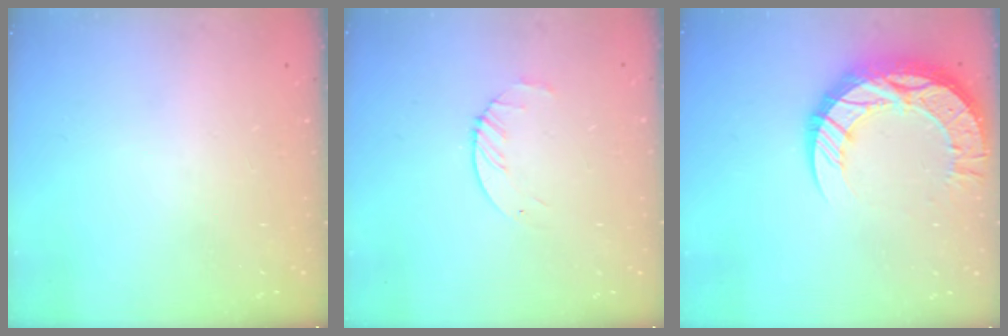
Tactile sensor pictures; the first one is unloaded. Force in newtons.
{"total": 3.1, "press": 3.1, "slide": 0.4}
{"total": 18.2, "press": 18.2, "slide": 1.4}